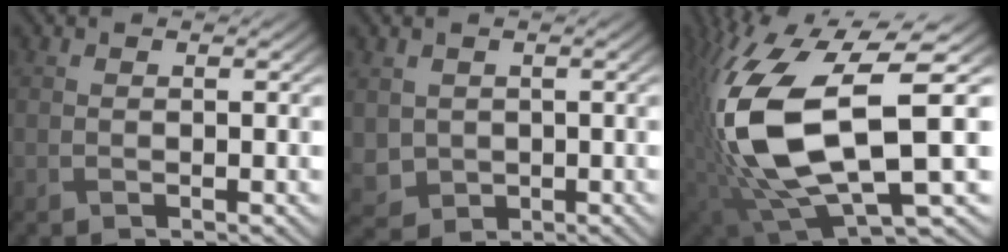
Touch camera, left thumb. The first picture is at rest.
{"total": 3.1, "force": [0.5, 2.9, 1.0], "torque": [-0.044, -0.011, 0.012]}
{"total": 15.8, "force": [0.1, 7.1, 14.1], "torque": [-0.321, -0.030, 0.011]}